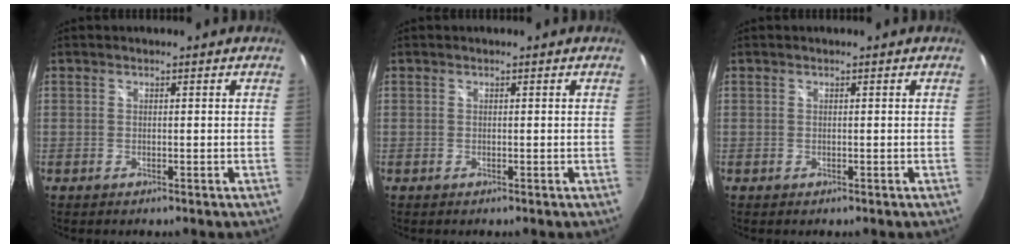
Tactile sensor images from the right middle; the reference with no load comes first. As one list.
[{"total": 0.0}, {"total": 0.0}]